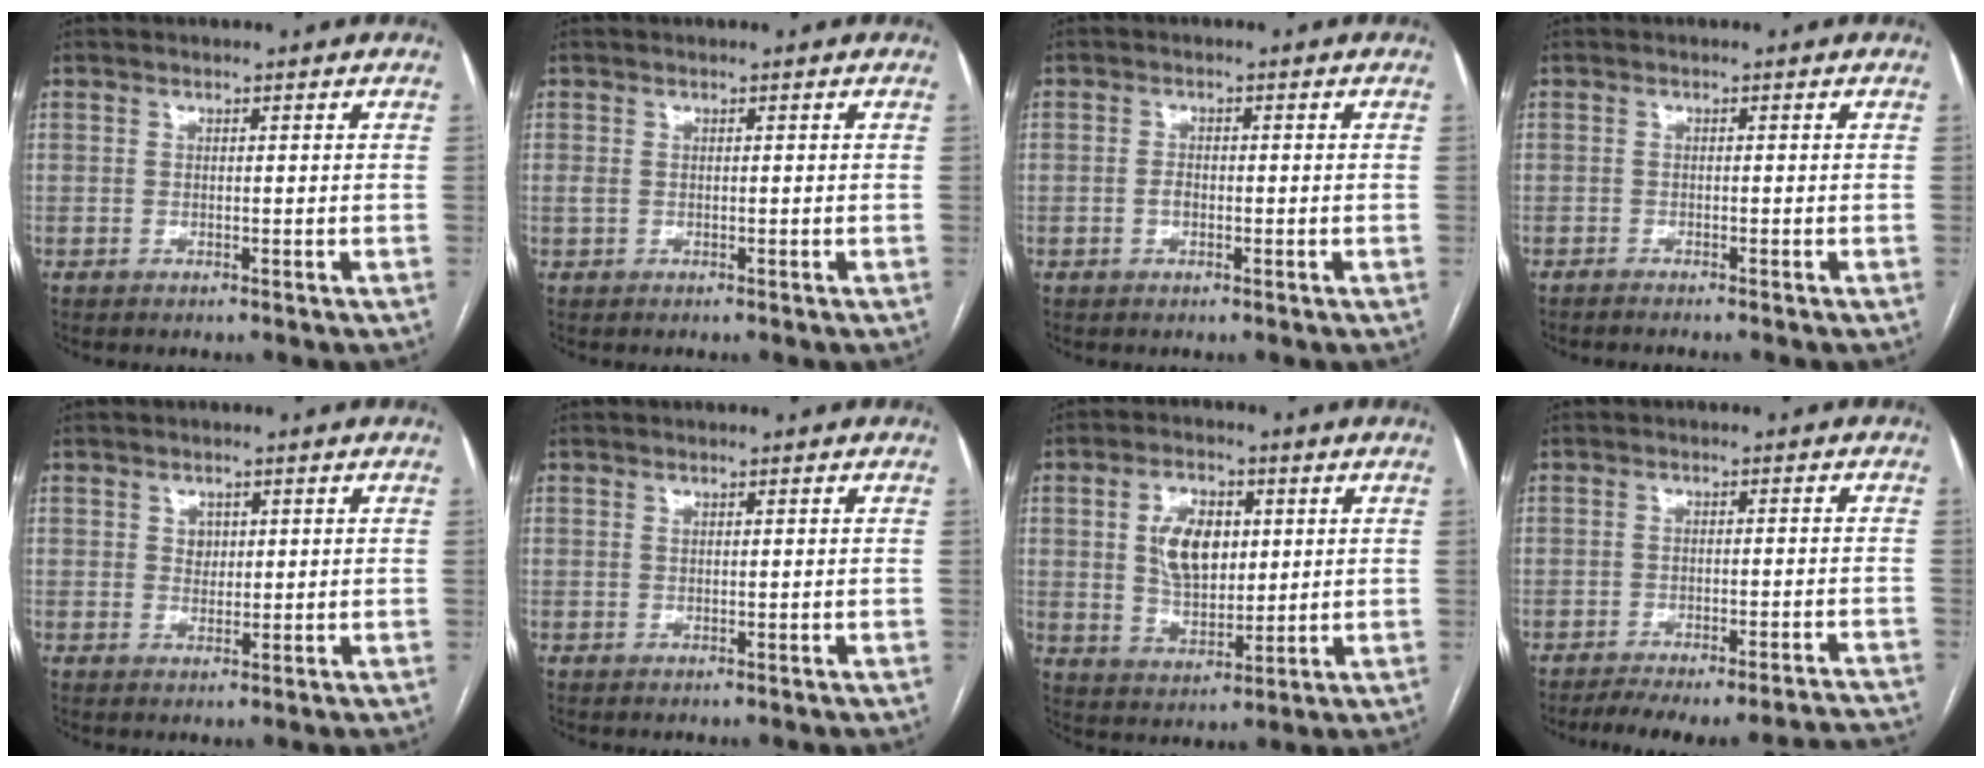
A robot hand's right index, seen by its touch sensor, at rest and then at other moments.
{"total": 0.6, "force": [0.0, 0.4, 0.4], "torque": [-0.012, 0.000, 0.000]}
{"total": 1.5, "force": [-0.4, 0.8, 1.1], "torque": [-0.019, 0.003, -0.006]}
{"total": 2.6, "force": [-2.2, -0.1, 1.2], "torque": [-0.014, 0.000, -0.028]}
{"total": 2.1, "force": [0.7, 1.7, 0.9], "torque": [-0.014, 0.000, 0.012]}
{"total": 0.0}
{"total": 8.9, "force": [2.1, 5.2, 6.9], "torque": [-0.131, 0.010, 0.045]}
{"total": 14.7, "force": [-14.0, 0.9, 4.4], "torque": [-0.037, 0.010, -0.175]}